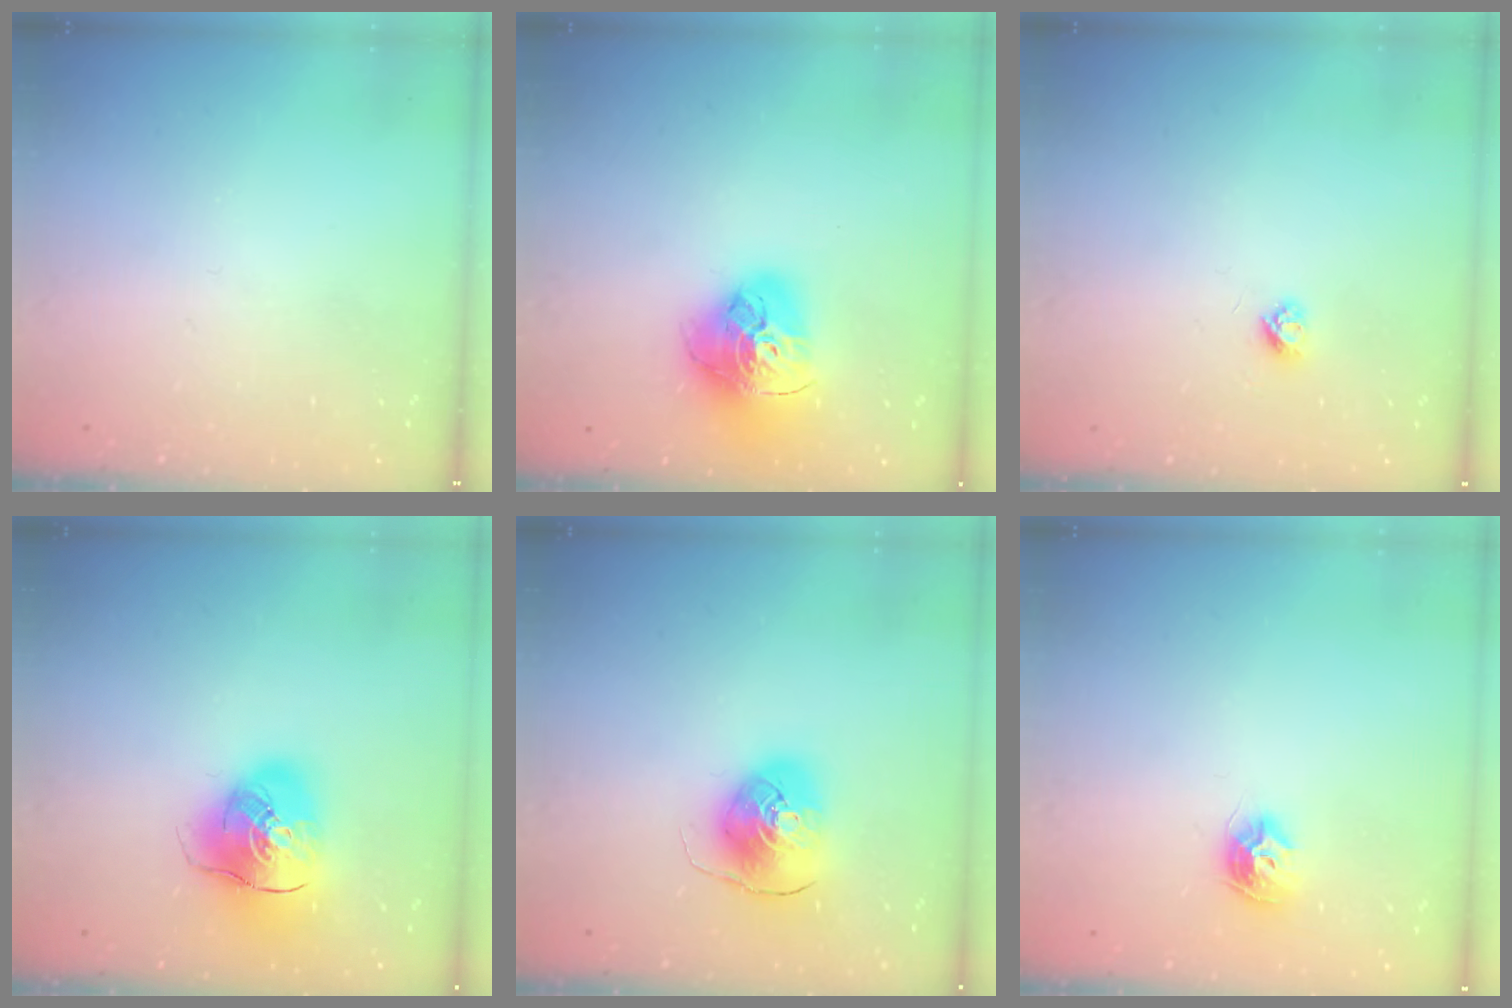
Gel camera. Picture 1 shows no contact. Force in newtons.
{"total": 18.4, "press": 18.3, "slide": 1.9}
{"total": 3.1, "press": 3.0, "slide": 0.4}
{"total": 14.1, "press": 13.9, "slide": 2.5}
{"total": 9.7, "press": 9.6, "slide": 1.3}
{"total": 8.8, "press": 8.8, "slide": 0.2}